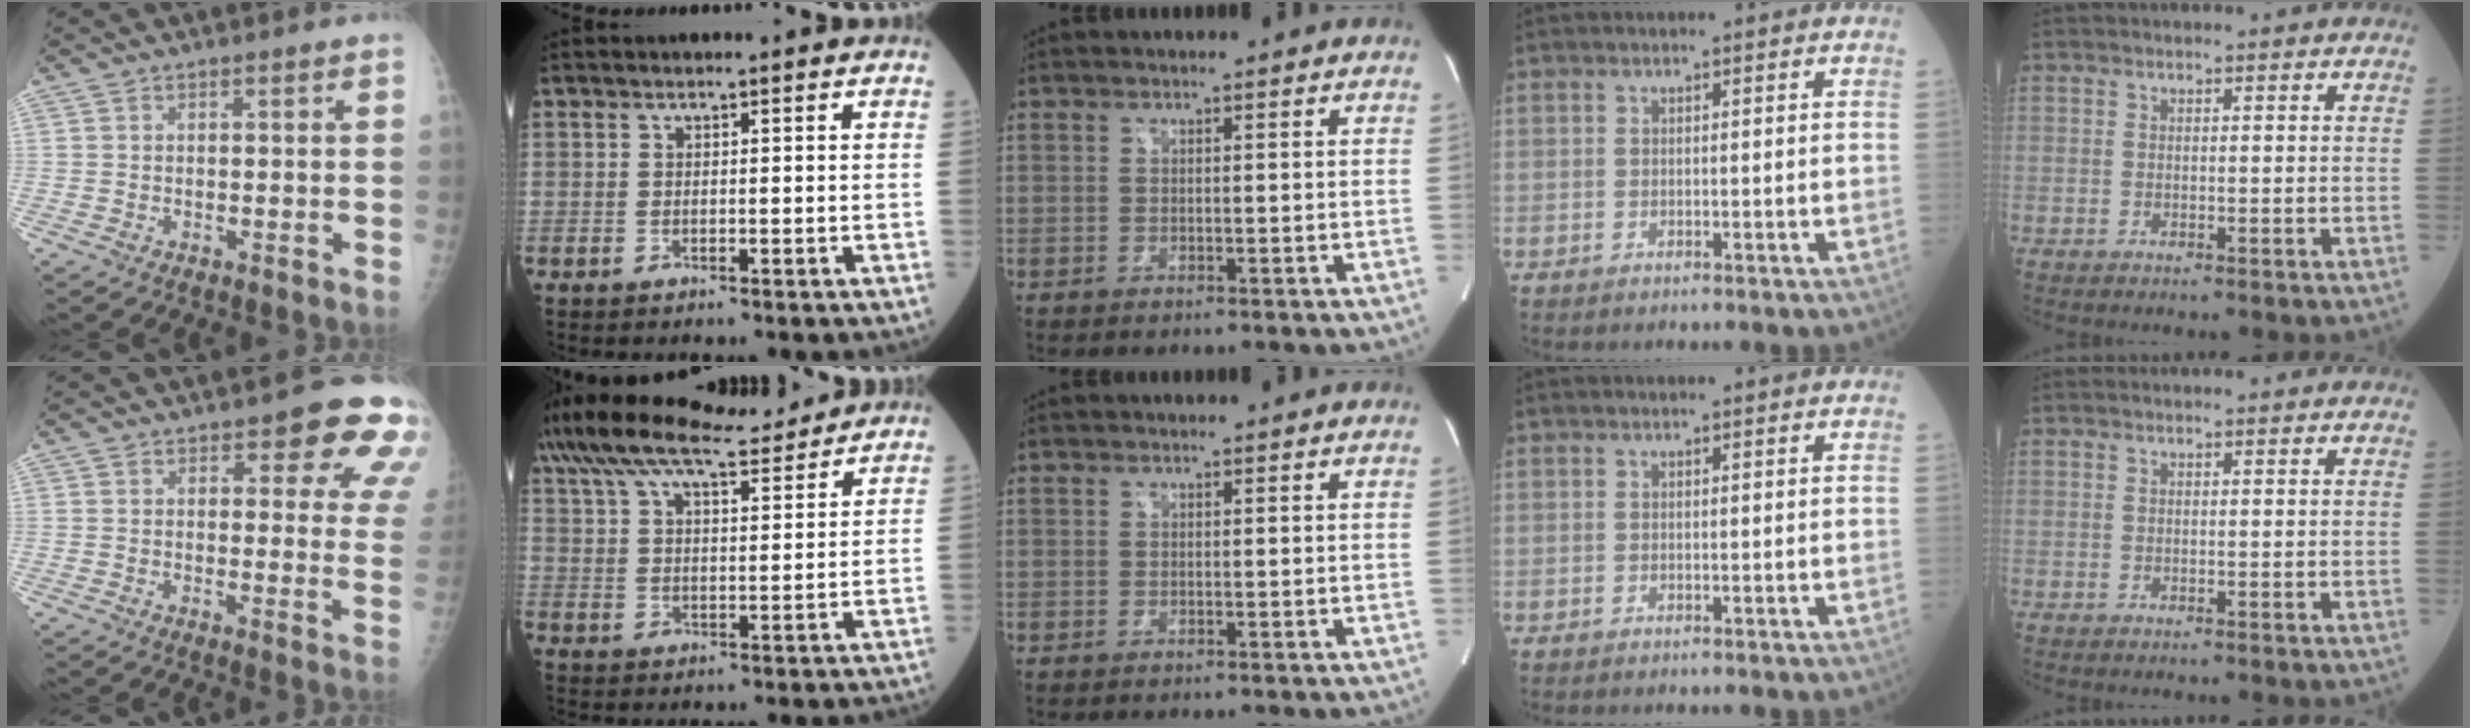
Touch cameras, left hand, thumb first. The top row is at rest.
{"thumb": {"total": 12.7, "force": [7.2, 5.1, 9.1], "torque": [-0.060, -0.035, 0.072]}, "index": {"total": 16.9, "force": [14.8, 3.0, 7.7], "torque": [-0.152, 0.038, 0.243]}}